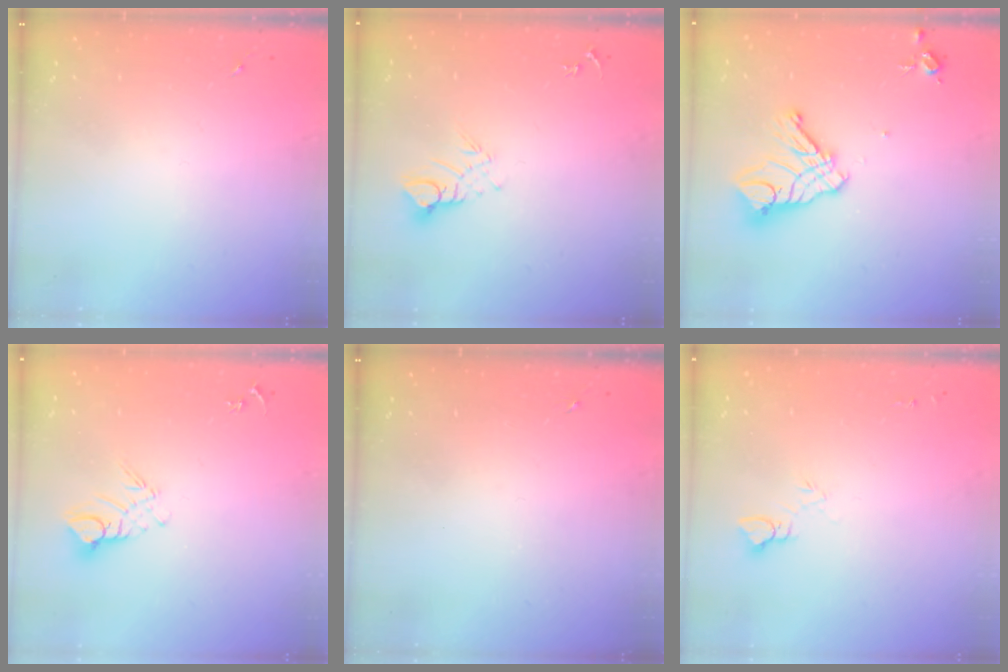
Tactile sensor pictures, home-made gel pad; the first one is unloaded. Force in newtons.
{"total": 6.2, "press": 6.2, "slide": 0.5}
{"total": 14.6, "press": 14.6, "slide": 1.5}
{"total": 7.9, "press": 7.8, "slide": 0.8}
{"total": 0.0}
{"total": 6.0, "press": 6.0, "slide": 0.4}